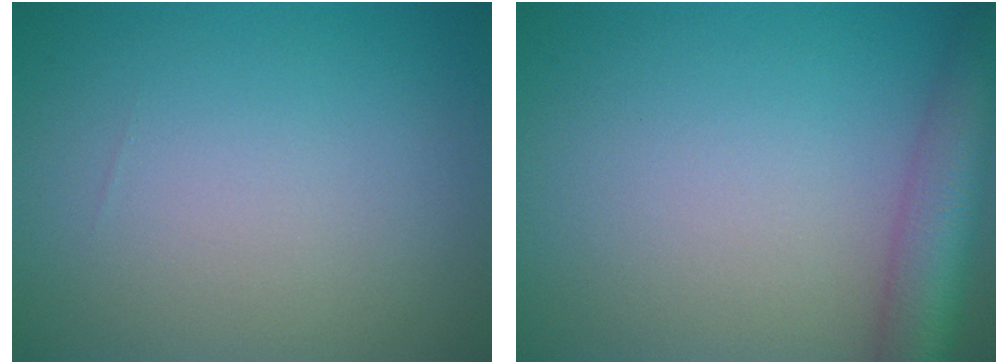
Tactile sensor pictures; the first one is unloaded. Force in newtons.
{"total": 6.1, "press": 6.1, "slide": 0.3}